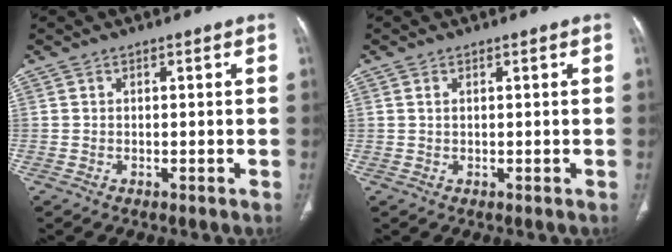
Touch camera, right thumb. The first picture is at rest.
{"total": 0.7, "force": [0.3, 0.3, 0.5], "torque": [-0.013, 0.004, 0.007]}